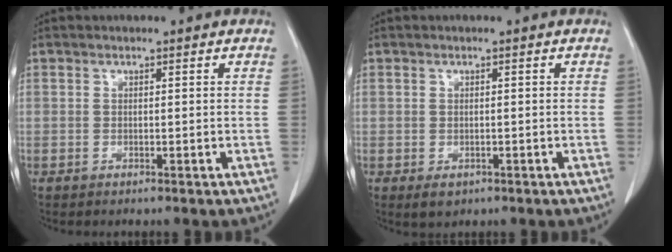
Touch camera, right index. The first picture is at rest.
{"total": 2.1, "force": [-1.1, 1.4, 1.0], "torque": [-0.015, -0.001, -0.007]}